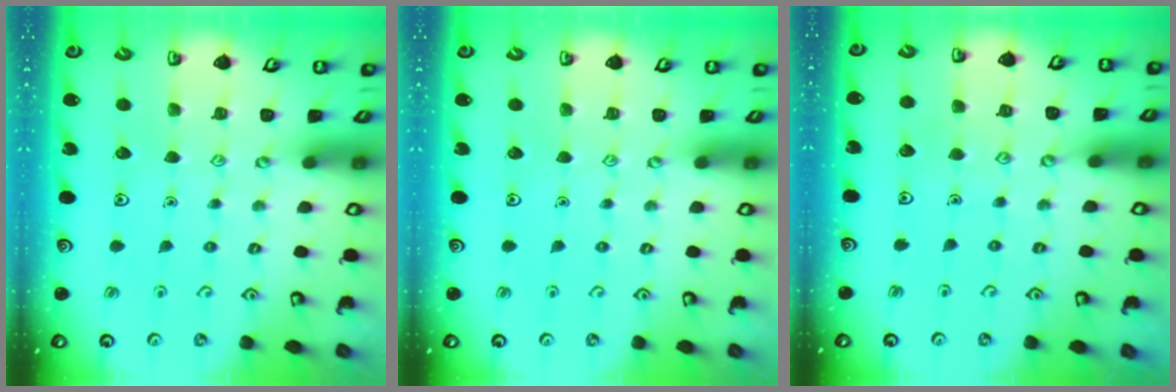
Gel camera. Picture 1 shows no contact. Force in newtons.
{"total": 0.0}
{"total": 4.0, "press": 4.0, "slide": 0.4}